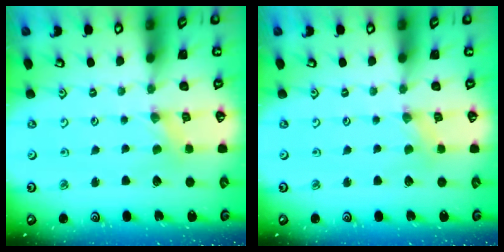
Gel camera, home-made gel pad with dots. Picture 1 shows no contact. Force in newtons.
{"total": 0.6, "press": 0.6, "slide": 0.1}